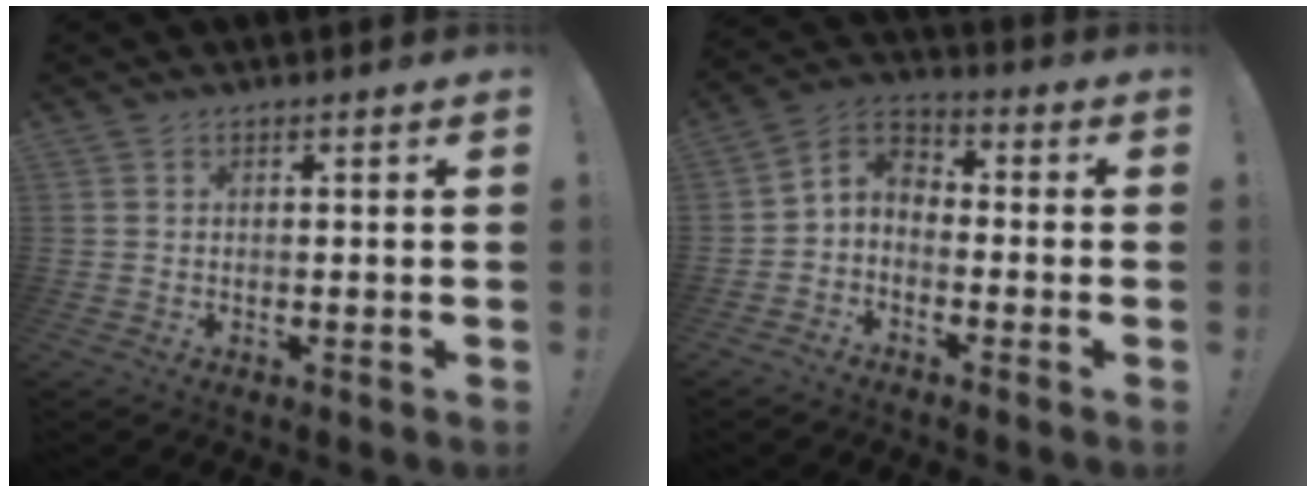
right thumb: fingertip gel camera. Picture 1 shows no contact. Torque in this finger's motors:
{"motor_torque": [0.04, 0.04, 0.11, 0.12, -0.06]}